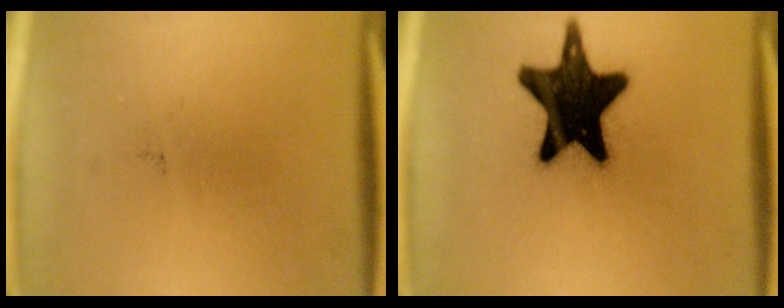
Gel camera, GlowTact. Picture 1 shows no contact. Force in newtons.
{"total": 20.1}